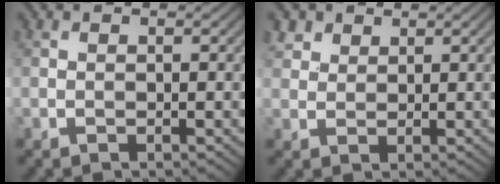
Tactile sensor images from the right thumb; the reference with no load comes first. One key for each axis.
{"total": 2.9, "fx": 2.0, "fy": 1.9, "fz": 0.9, "tx": -0.028, "ty": 0.001, "tz": 0.049}